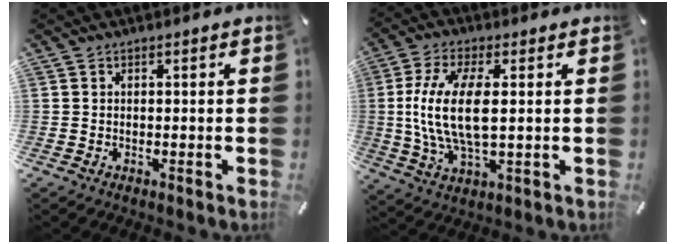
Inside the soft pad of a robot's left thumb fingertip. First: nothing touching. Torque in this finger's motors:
{"motor_torque": [0.38, 0.92, 1.73, -0.16, 0.72]}